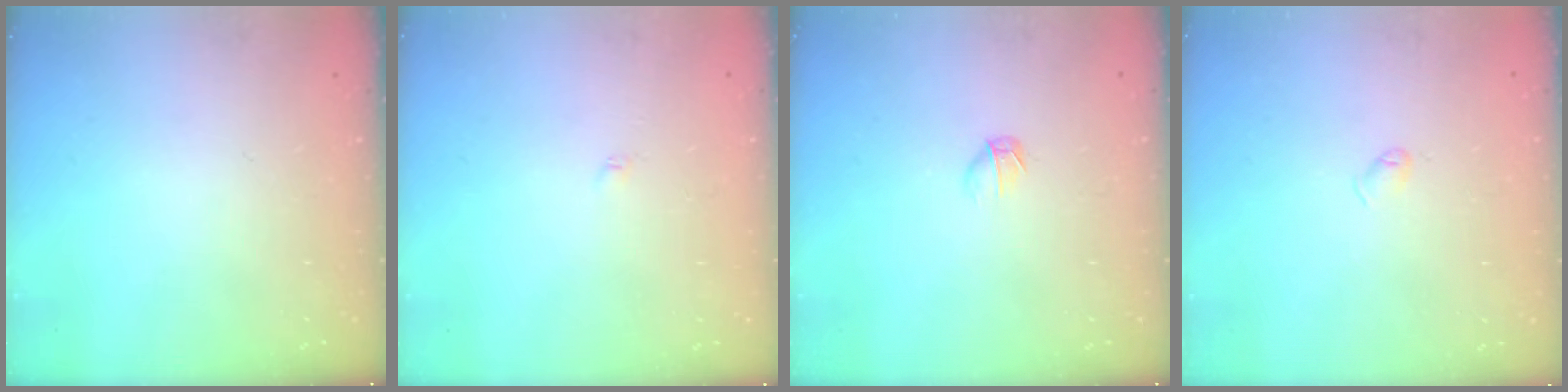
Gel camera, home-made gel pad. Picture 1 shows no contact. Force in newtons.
{"total": 1.9, "press": 1.9, "slide": 0.3}
{"total": 3.4, "press": 3.3, "slide": 1.0}
{"total": 3.1, "press": 3.0, "slide": 0.4}